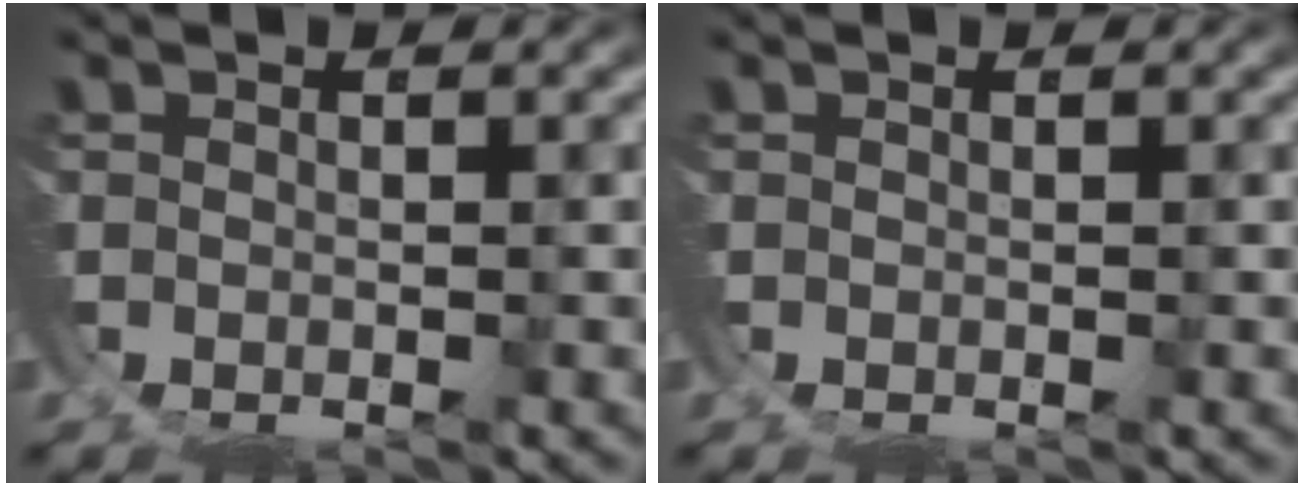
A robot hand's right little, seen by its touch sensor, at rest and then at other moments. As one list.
[{"total": 0.0}]